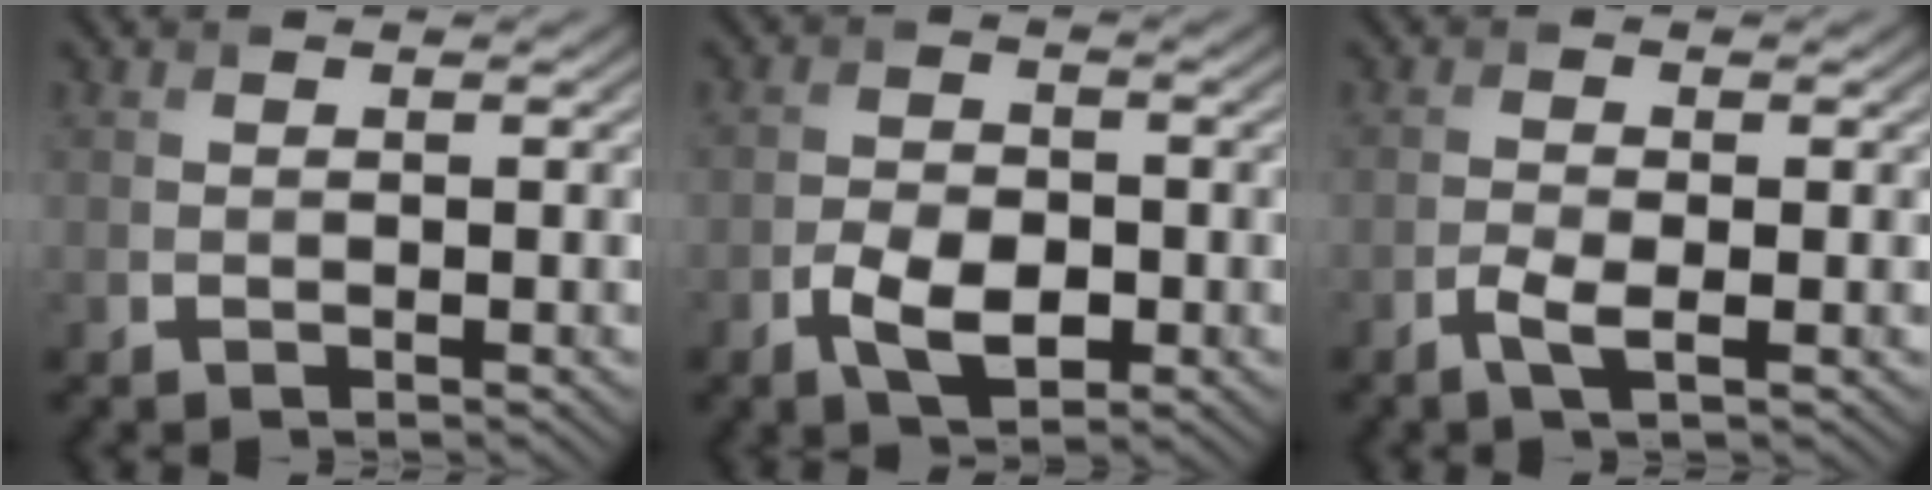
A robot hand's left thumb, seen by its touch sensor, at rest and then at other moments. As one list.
[{"total": 5.1, "force": [-2.2, 2.9, 3.6], "torque": [-0.070, -0.004, -0.044]}, {"total": 2.3, "force": [-1.1, 0.6, 1.9], "torque": [-0.046, 0.000, -0.027]}]